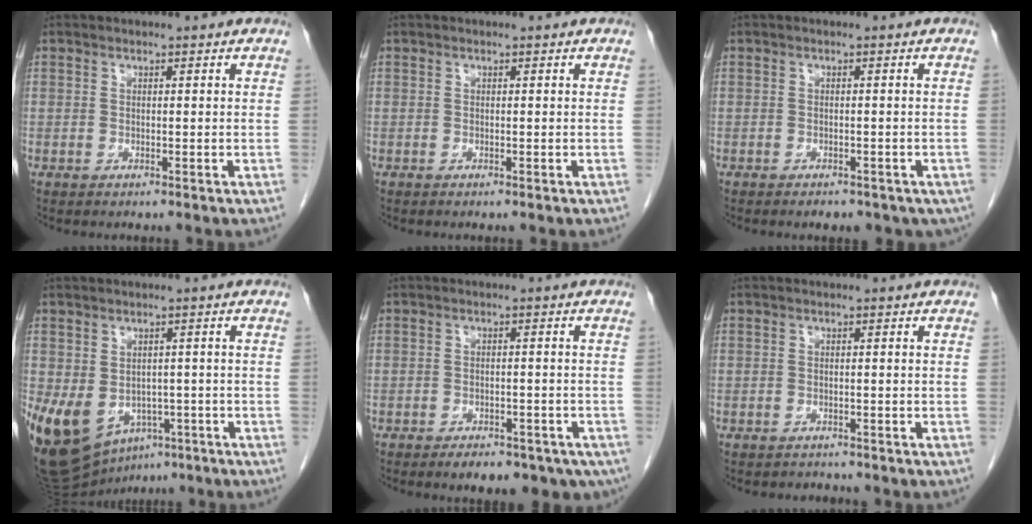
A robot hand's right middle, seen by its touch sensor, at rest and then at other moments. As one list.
[{"total": 0.0}, {"total": 5.3, "force": [-3.9, 2.7, 2.3], "torque": [-0.021, 0.001, -0.041]}, {"total": 13.2, "force": [-6.1, 9.2, 7.3], "torque": [-0.154, -0.004, -0.082]}, {"total": 10.3, "force": [-7.3, 5.0, 5.3], "torque": [-0.059, 0.000, -0.089]}, {"total": 1.4, "force": [-1.3, 0.5, -0.2], "torque": [-0.003, -0.002, -0.019]}]